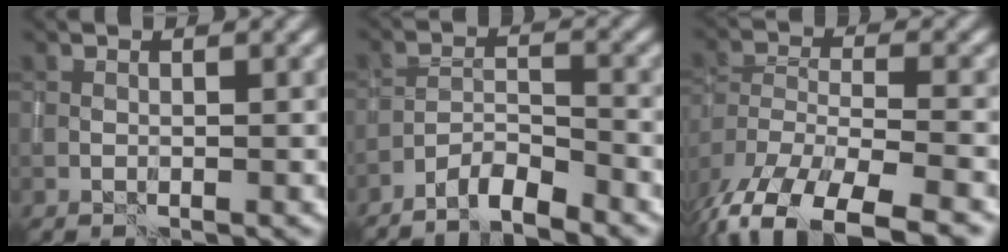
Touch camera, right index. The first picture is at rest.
{"total": 4.6, "force": [-3.9, 0.9, 2.1], "torque": [-0.036, 0.001, -0.072]}
{"total": 13.1, "force": [-9.5, 5.4, 7.3], "torque": [-0.149, -0.026, -0.135]}